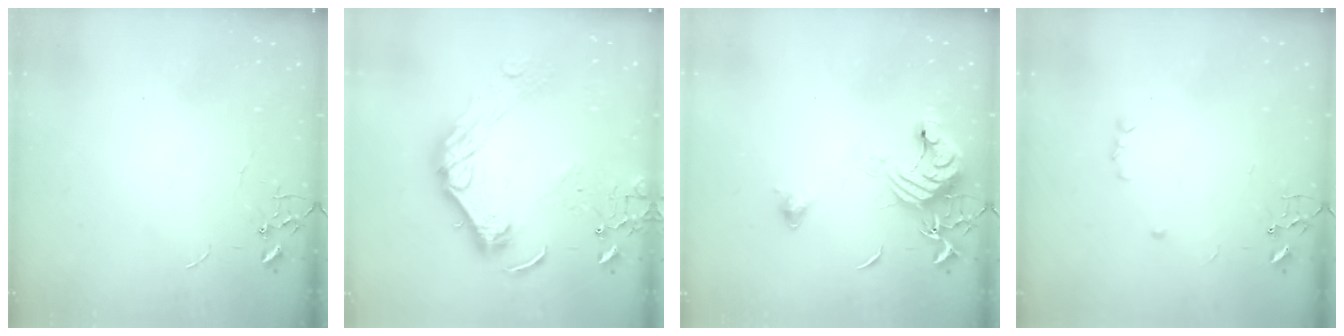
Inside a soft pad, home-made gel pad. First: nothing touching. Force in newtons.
{"total": 14.9, "press": 14.9, "slide": 0.9}
{"total": 13.2, "press": 13.1, "slide": 1.7}
{"total": 3.7, "press": 3.7, "slide": 0.6}